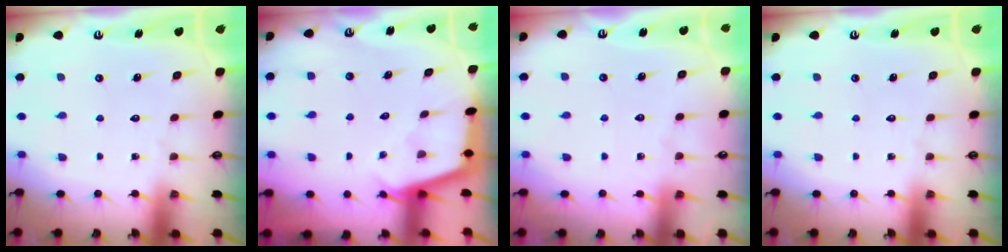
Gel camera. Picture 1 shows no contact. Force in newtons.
{"total": 2.5, "press": 2.5, "slide": 0.2}
{"total": 3.4, "press": 3.4, "slide": 0.5}
{"total": 0.0}